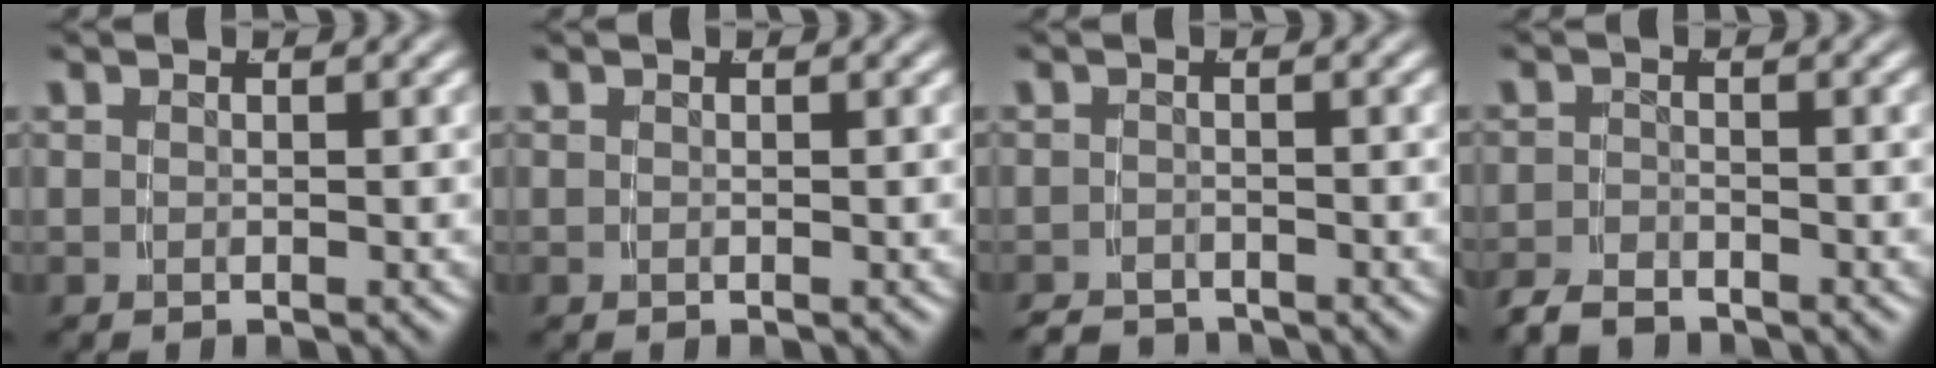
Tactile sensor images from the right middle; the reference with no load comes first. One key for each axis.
{"total": 0.0}
{"total": 2.5, "fx": -2.5, "fy": 0.3, "fz": -0.1, "tx": 0.007, "ty": -0.016, "tz": -0.037}
{"total": 2.4, "fx": -2.3, "fy": 0.5, "fz": 0.2, "tx": -0.006, "ty": -0.010, "tz": -0.039}